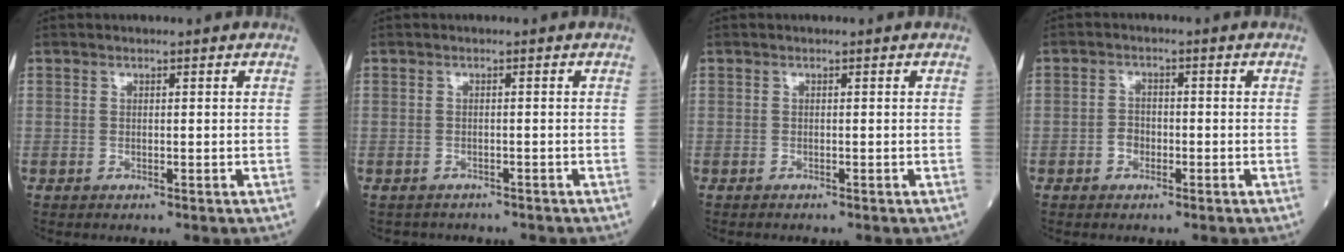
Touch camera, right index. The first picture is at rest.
{"total": 3.1, "force": [-2.8, 1.3, 0.1], "torque": [-0.005, -0.001, -0.035]}
{"total": 0.0}
{"total": 2.0, "force": [-1.0, 1.5, 0.9], "torque": [-0.014, 0.007, -0.018]}